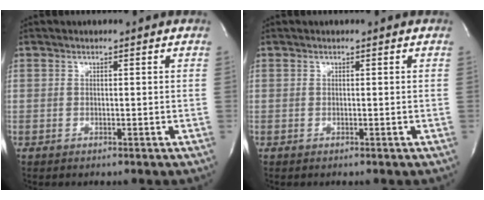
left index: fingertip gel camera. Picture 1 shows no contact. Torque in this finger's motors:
{"motor_torque": [0.00, 0.00, 0.00, 0.01]}